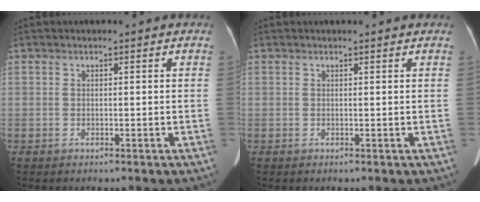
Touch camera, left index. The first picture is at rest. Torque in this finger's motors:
{"motor_torque": [0.03, -0.11, 0.03, 0.02]}